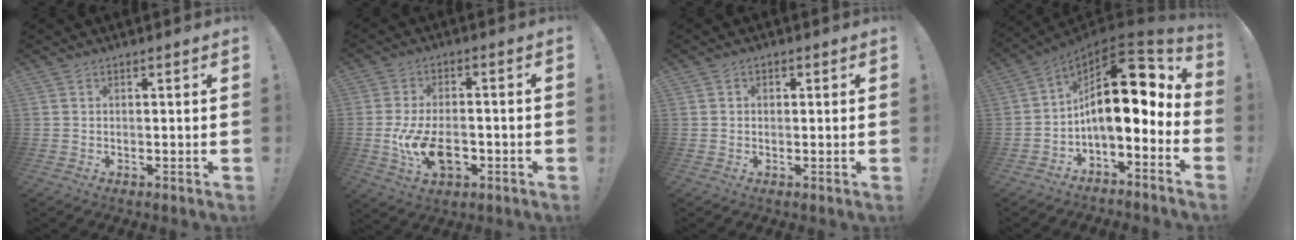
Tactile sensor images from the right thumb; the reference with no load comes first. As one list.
[{"total": 12.2, "force": [-3.8, 7.0, 9.3], "torque": [-0.169, 0.003, -0.064]}, {"total": 1.2, "force": [-0.1, 1.0, 0.5], "torque": [-0.001, 0.001, -0.003]}, {"total": 18.4, "force": [2.9, 8.6, 16.0], "torque": [-0.256, -0.017, 0.047]}]